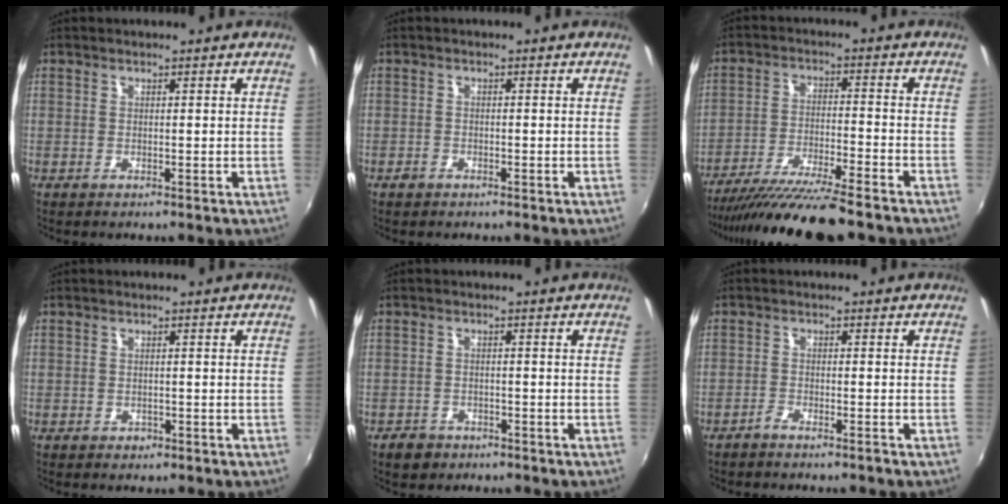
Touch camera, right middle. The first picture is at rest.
{"total": 1.5, "force": [-1.1, 0.8, 0.4], "torque": [-0.011, -0.002, -0.021]}
{"total": 14.8, "force": [-12.9, 0.2, 7.4], "torque": [-0.153, -0.034, -0.218]}
{"total": 1.1, "force": [-0.7, 0.9, 0.2], "torque": [-0.006, -0.002, -0.008]}
{"total": 3.6, "force": [-2.5, 2.4, 0.9], "torque": [-0.031, -0.001, -0.040]}
{"total": 1.7, "force": [-1.6, 0.0, 0.6], "torque": [-0.027, 0.001, -0.034]}